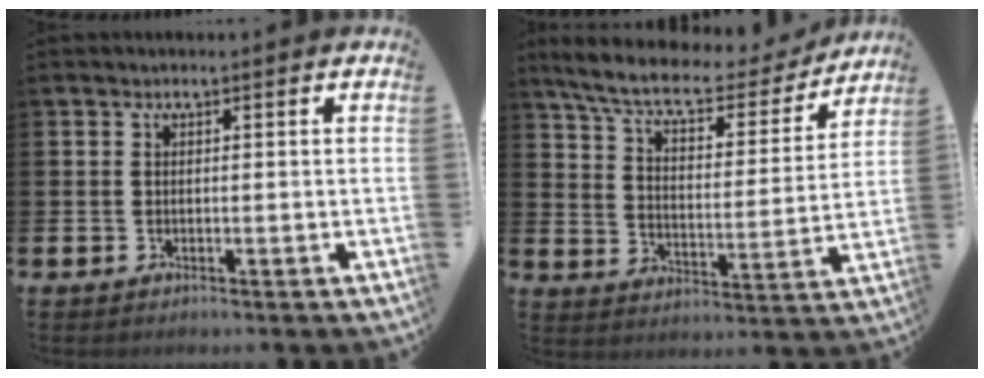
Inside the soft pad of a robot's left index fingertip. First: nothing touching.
{"total": 8.3, "force": [7.3, 1.9, 3.5], "torque": [-0.095, -0.047, 0.120]}